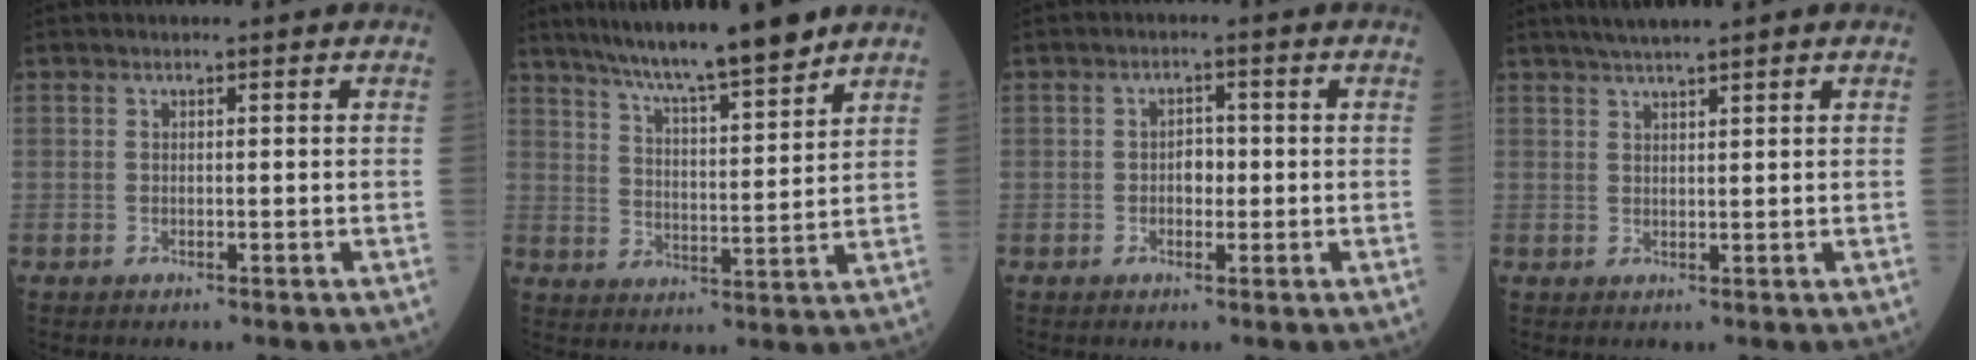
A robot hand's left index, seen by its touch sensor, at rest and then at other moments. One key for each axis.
{"total": 13.5, "fx": 11.3, "fy": 0.2, "fz": 7.4, "tx": -0.118, "ty": 0.004, "tz": 0.178}
{"total": 2.3, "fx": -0.4, "fy": 1.5, "fz": 1.8, "tx": -0.023, "ty": 0.005, "tz": -0.009}
{"total": 4.7, "fx": 3.8, "fy": -0.2, "fz": 2.8, "tx": -0.049, "ty": 0.021, "tz": 0.067}